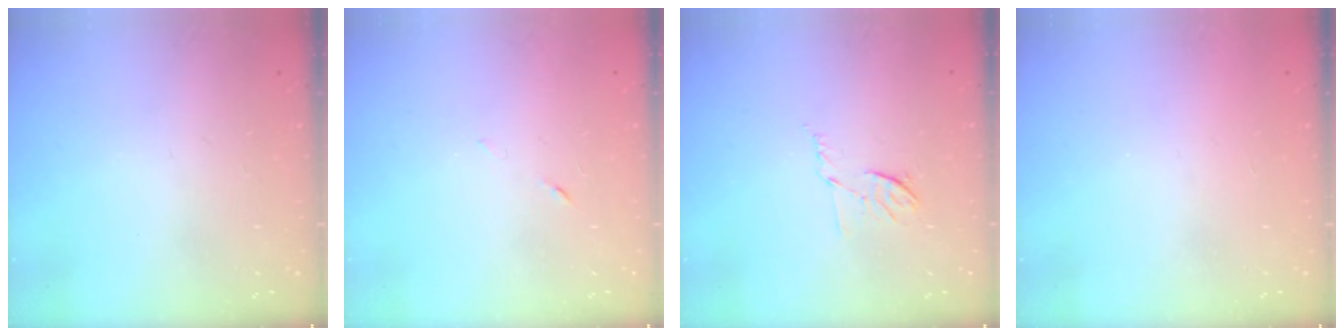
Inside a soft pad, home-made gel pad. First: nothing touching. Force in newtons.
{"total": 4.5, "press": 4.5, "slide": 0.6}
{"total": 5.9, "press": 5.9, "slide": 1.0}
{"total": 1.6, "press": 1.6, "slide": 0.1}